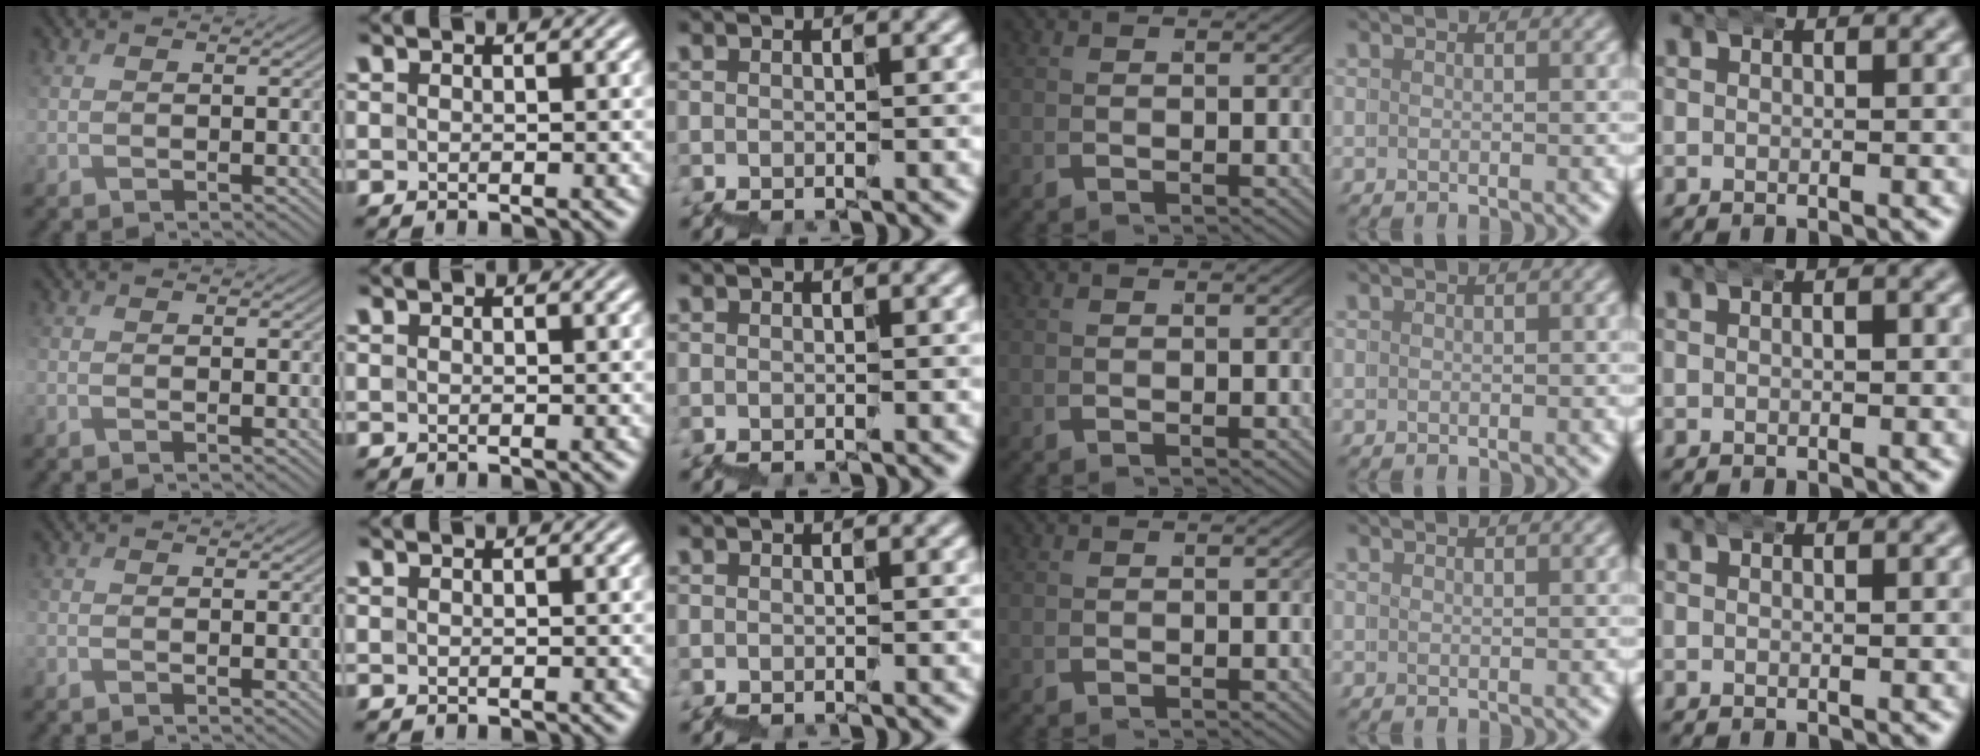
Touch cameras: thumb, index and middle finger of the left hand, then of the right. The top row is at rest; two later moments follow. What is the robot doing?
{"motion": "wrap", "object": "belt"}